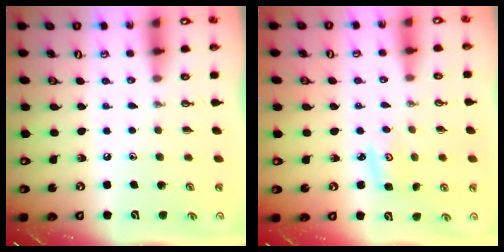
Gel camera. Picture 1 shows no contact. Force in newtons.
{"total": 2.8, "press": 2.8, "slide": 0.3}